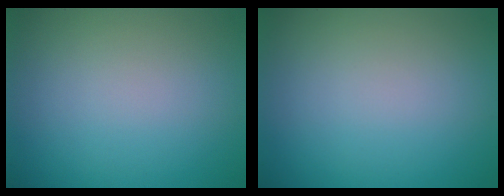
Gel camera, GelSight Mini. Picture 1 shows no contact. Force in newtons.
{"total": 0.0}